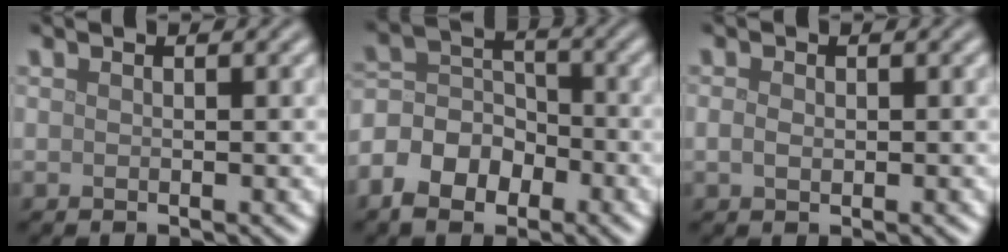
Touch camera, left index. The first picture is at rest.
{"total": 6.0, "force": [-3.3, 4.0, 3.0], "torque": [-0.038, 0.012, -0.069]}
{"total": 1.2, "force": [-0.1, 0.8, 0.9], "torque": [-0.019, 0.000, -0.002]}